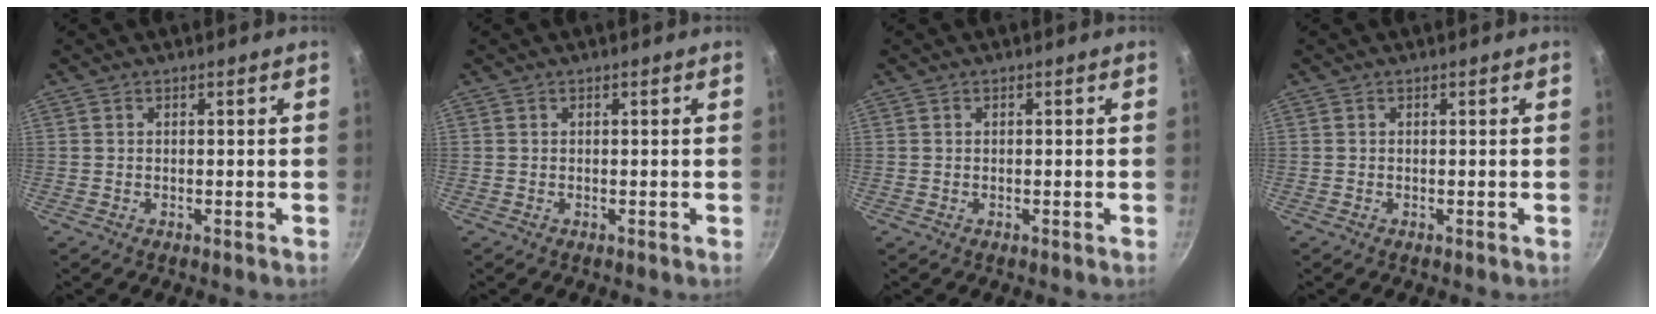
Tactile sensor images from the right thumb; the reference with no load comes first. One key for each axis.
{"total": 0.0}
{"total": 0.0}
{"total": 0.0}